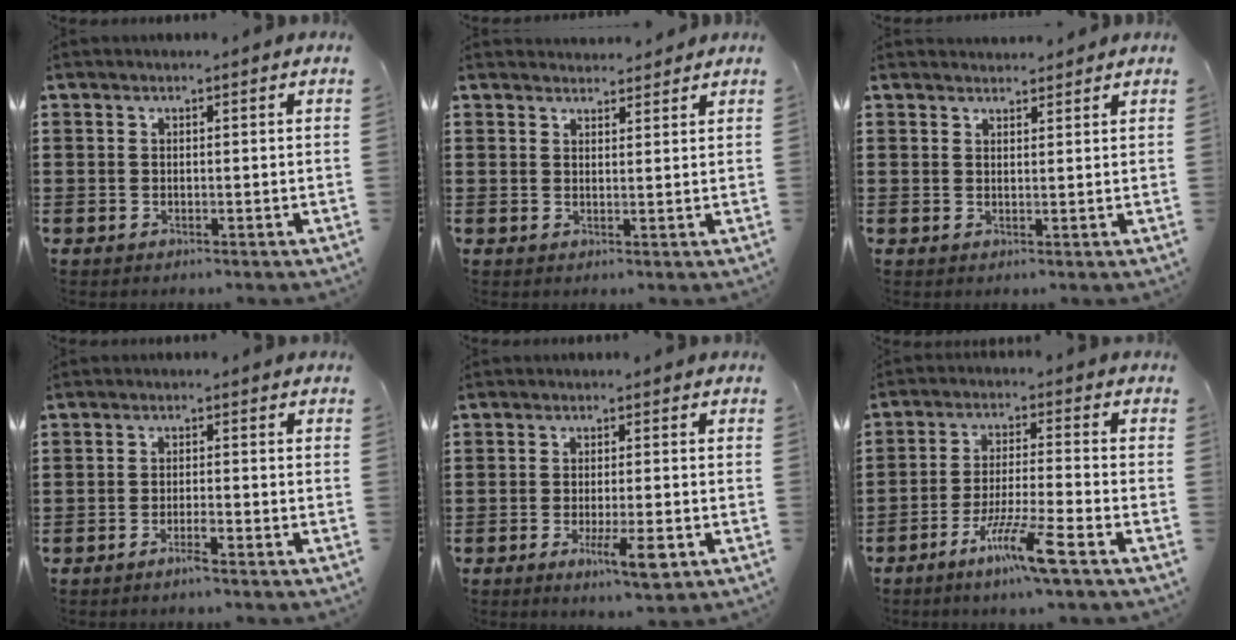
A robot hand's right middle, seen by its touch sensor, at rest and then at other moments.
{"total": 2.1, "force": [2.1, 0.4, -0.1], "torque": [0.004, -0.001, 0.039]}
{"total": 1.8, "force": [1.7, 0.4, 0.0], "torque": [0.003, -0.001, 0.032]}
{"total": 2.1, "force": [-1.5, 0.1, 1.4], "torque": [-0.024, -0.001, -0.028]}
{"total": 5.5, "force": [-2.4, 1.2, 4.8], "torque": [-0.086, -0.010, -0.040]}
{"total": 8.5, "force": [-5.7, 0.2, 6.4], "torque": [-0.119, -0.009, -0.103]}